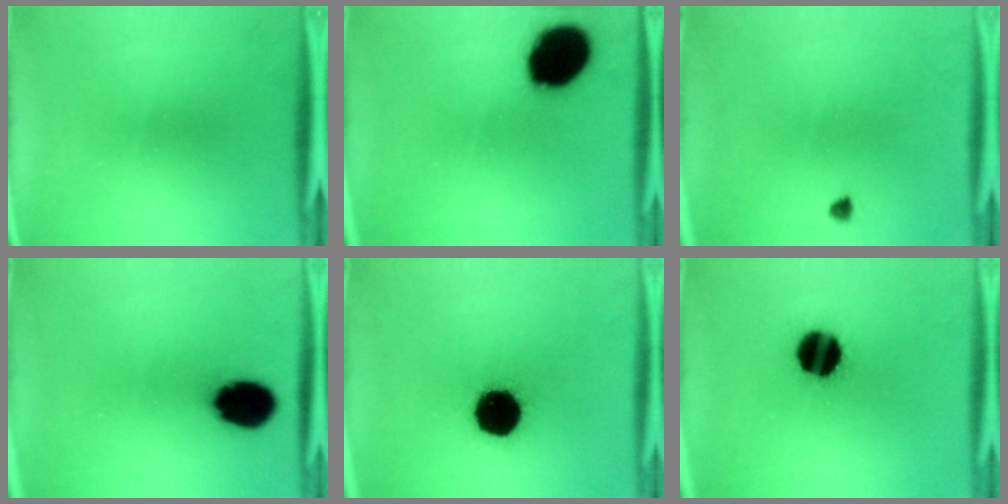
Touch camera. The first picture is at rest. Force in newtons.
{"total": 16.9}
{"total": 1.0}
{"total": 11.7}
{"total": 17.2}
{"total": 12.8}